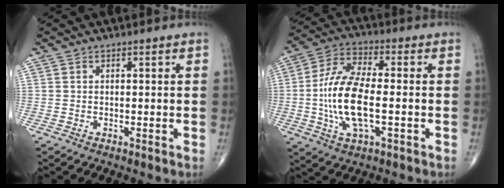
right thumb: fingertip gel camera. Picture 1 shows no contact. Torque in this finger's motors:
{"motor_torque": [0.00, 1.45, 1.54, 0.01, 0.45]}